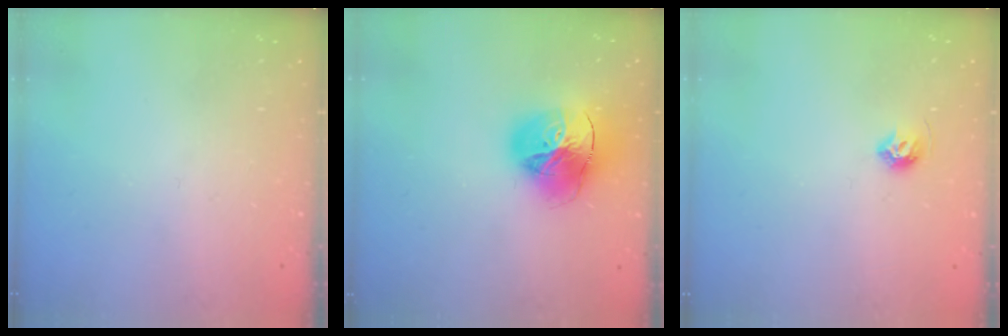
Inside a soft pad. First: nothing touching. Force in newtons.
{"total": 19.8, "press": 19.6, "slide": 2.3}
{"total": 5.6, "press": 5.5, "slide": 1.0}